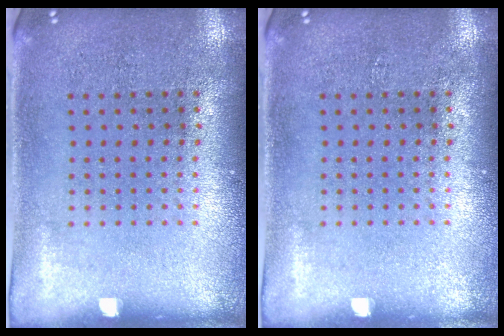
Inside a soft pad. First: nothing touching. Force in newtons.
{"total": 0.0}